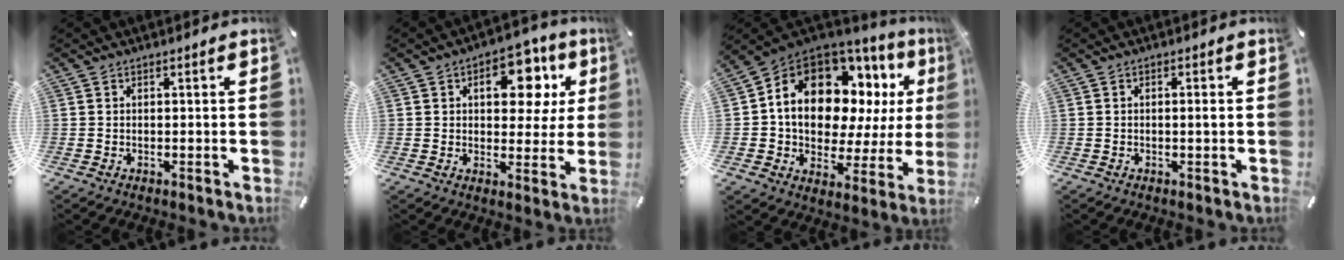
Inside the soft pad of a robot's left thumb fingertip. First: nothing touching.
{"total": 13.6, "force": [4.6, 8.2, 9.7], "torque": [-0.112, -0.011, 0.070]}
{"total": 16.5, "force": [6.4, 11.1, 10.5], "torque": [-0.195, -0.053, 0.105]}
{"total": 1.2, "force": [-0.1, 0.2, 1.2], "torque": [-0.022, 0.002, -0.003]}